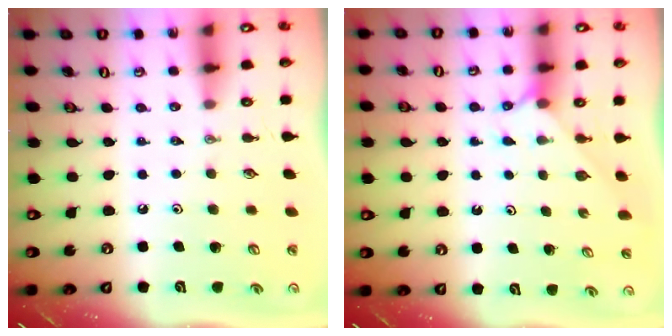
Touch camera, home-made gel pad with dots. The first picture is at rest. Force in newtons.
{"total": 2.1, "press": 2.1, "slide": 0.3}